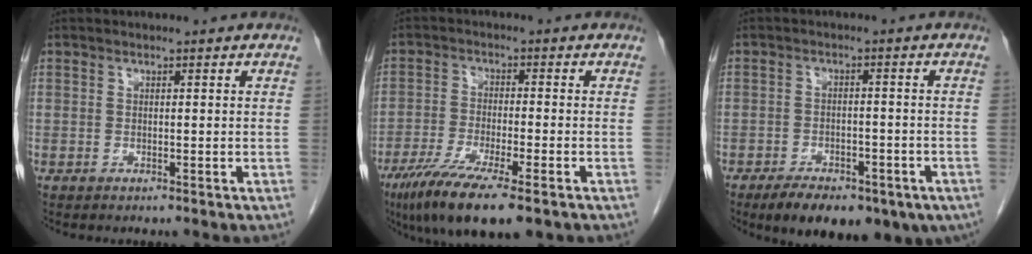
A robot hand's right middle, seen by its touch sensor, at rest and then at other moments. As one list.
[{"total": 11.7, "force": [-7.6, 1.7, 8.8], "torque": [-0.152, -0.028, -0.121]}, {"total": 14.0, "force": [-9.0, 6.6, 8.5], "torque": [-0.122, -0.002, -0.124]}]